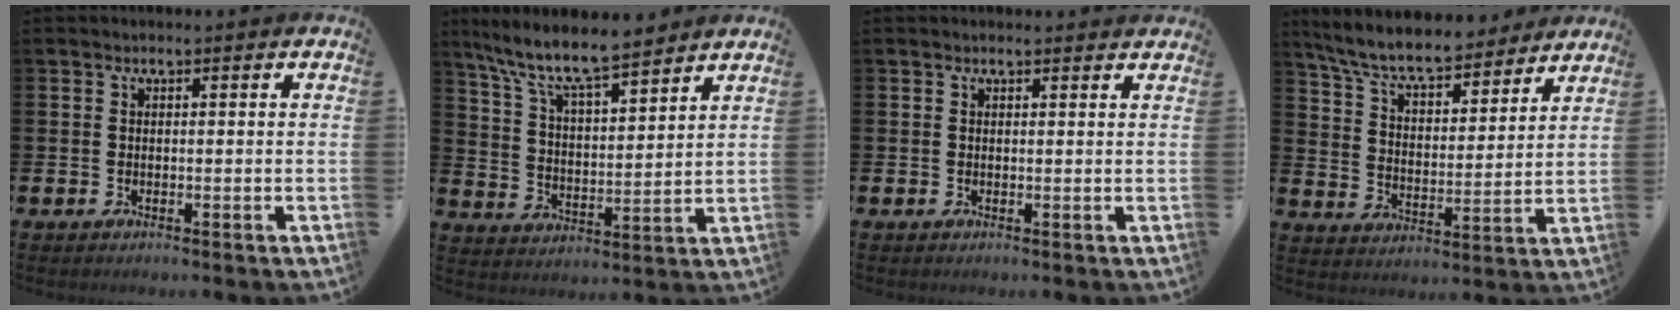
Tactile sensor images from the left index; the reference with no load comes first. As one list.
[{"total": 9.2, "force": [8.4, 1.2, 3.6], "torque": [-0.107, -0.051, 0.148]}, {"total": 0.7, "force": [0.7, 0.1, 0.2], "torque": [0.006, -0.003, 0.011]}, {"total": 8.2, "force": [7.5, 1.6, 2.8], "torque": [-0.086, -0.049, 0.130]}]